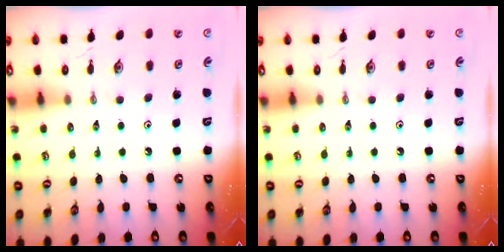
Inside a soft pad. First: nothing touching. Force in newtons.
{"total": 0.0}